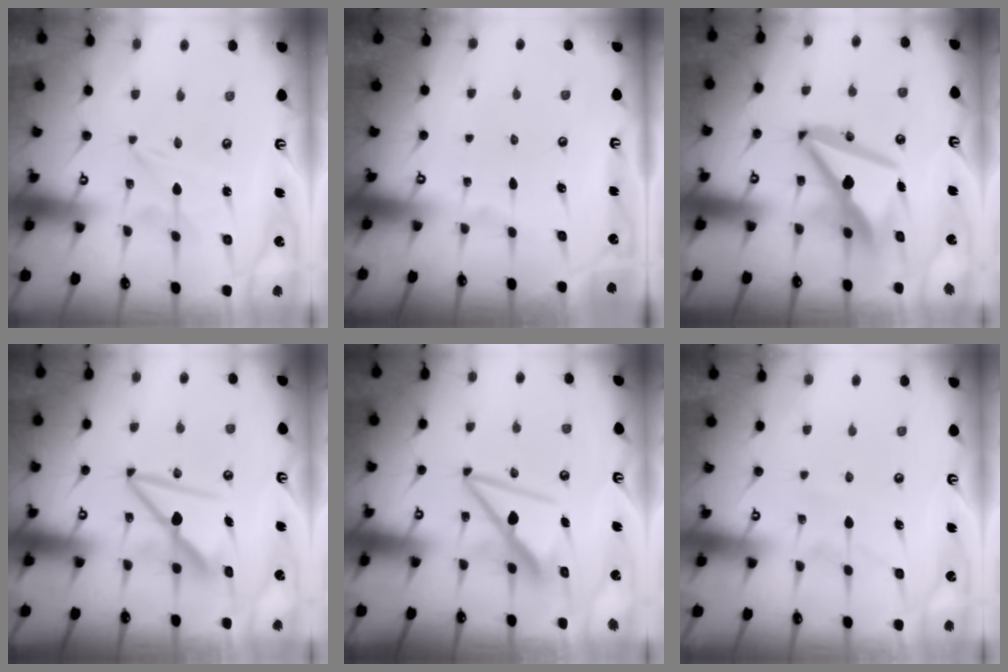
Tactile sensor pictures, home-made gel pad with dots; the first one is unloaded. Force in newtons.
{"total": 0.0}
{"total": 13.8, "press": 13.7, "slide": 2.1}
{"total": 9.1, "press": 9.1, "slide": 0.7}
{"total": 9.1, "press": 9.1, "slide": 0.8}
{"total": 4.6, "press": 4.5, "slide": 0.6}